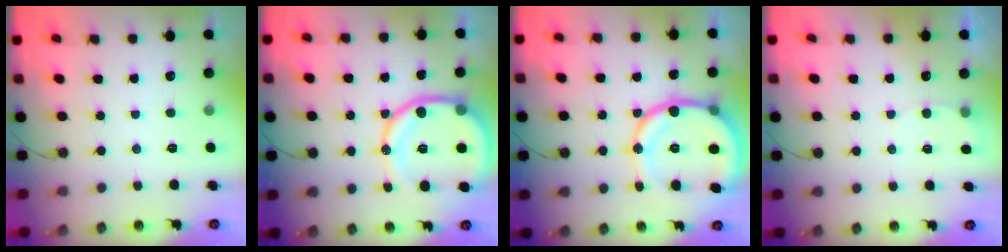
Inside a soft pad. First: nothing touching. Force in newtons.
{"total": 15.5, "press": 15.4, "slide": 2.1}
{"total": 18.9, "press": 18.6, "slide": 3.3}
{"total": 3.9, "press": 3.6, "slide": 1.4}